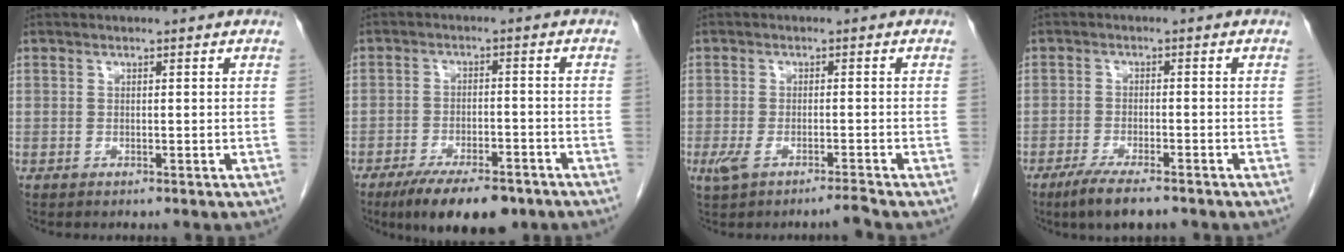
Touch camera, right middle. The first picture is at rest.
{"total": 10.8, "force": [-7.8, 3.6, 6.5], "torque": [-0.096, -0.008, -0.121]}
{"total": 3.2, "force": [-2.1, 0.2, 2.3], "torque": [-0.049, -0.002, -0.042]}
{"total": 6.4, "force": [-4.7, 1.1, 4.2], "torque": [-0.072, -0.013, -0.074]}